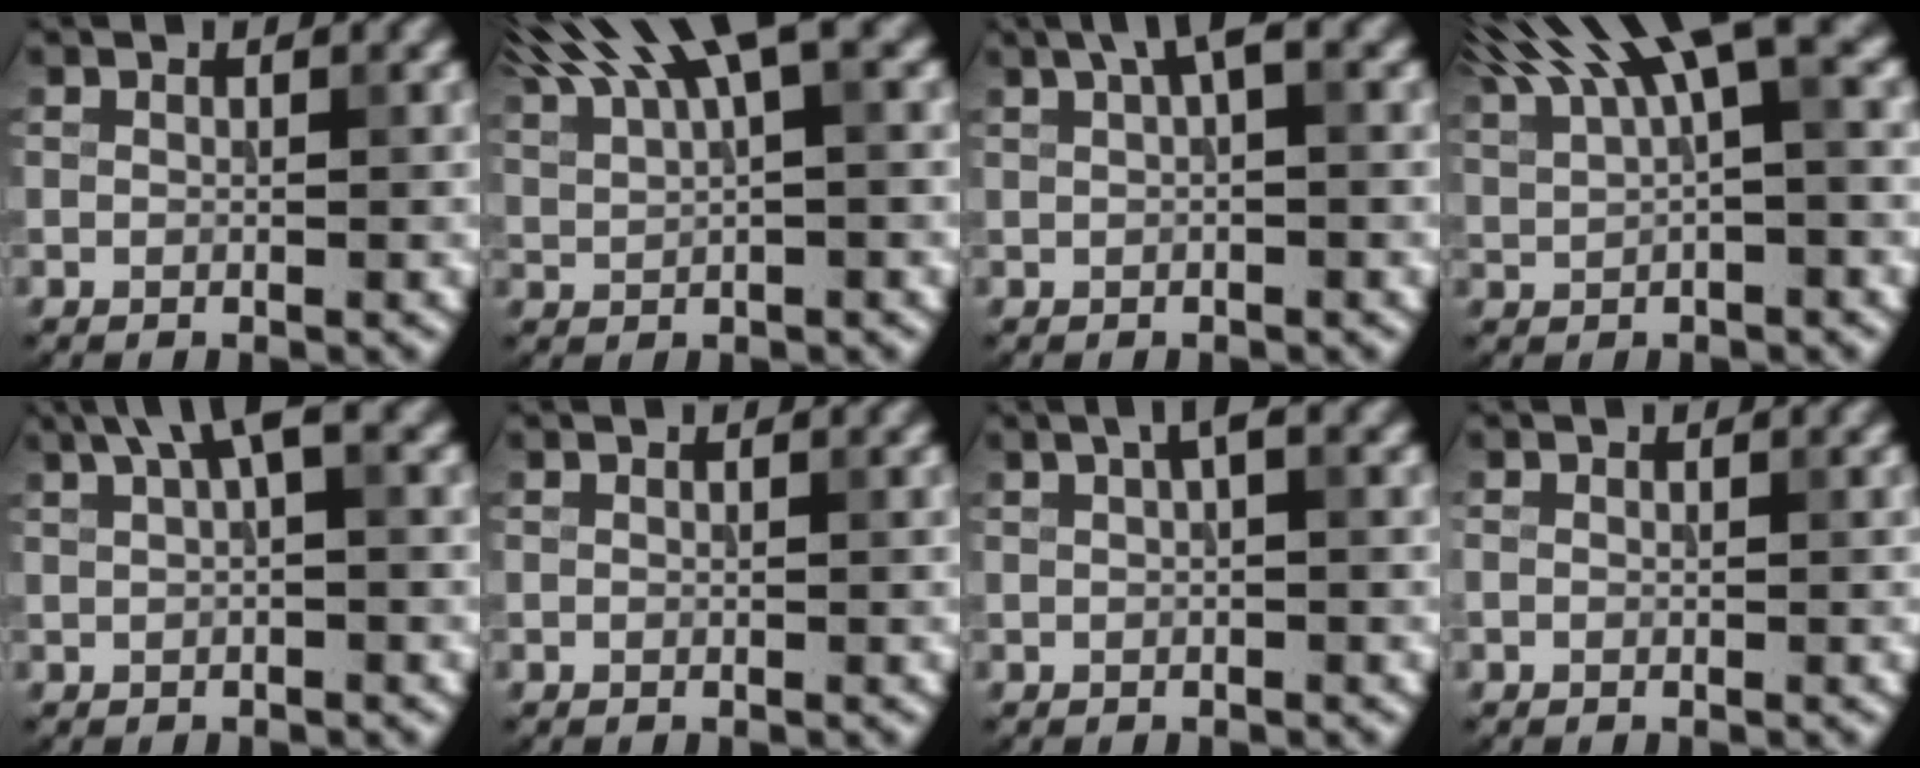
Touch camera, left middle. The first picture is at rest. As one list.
[{"total": 8.6, "force": [5.3, 2.1, 6.4], "torque": [-0.119, 0.022, 0.098]}, {"total": 2.4, "force": [1.1, 0.4, 2.1], "torque": [-0.033, 0.010, 0.018]}, {"total": 9.2, "force": [5.0, 2.5, 7.3], "torque": [-0.134, 0.028, 0.090]}, {"total": 3.3, "force": [1.6, 0.6, 2.8], "torque": [-0.045, 0.008, 0.027]}, {"total": 0.0}, {"total": 1.6, "force": [0.6, 0.2, 1.5], "torque": [-0.026, 0.009, 0.009]}, {"total": 0.0}]